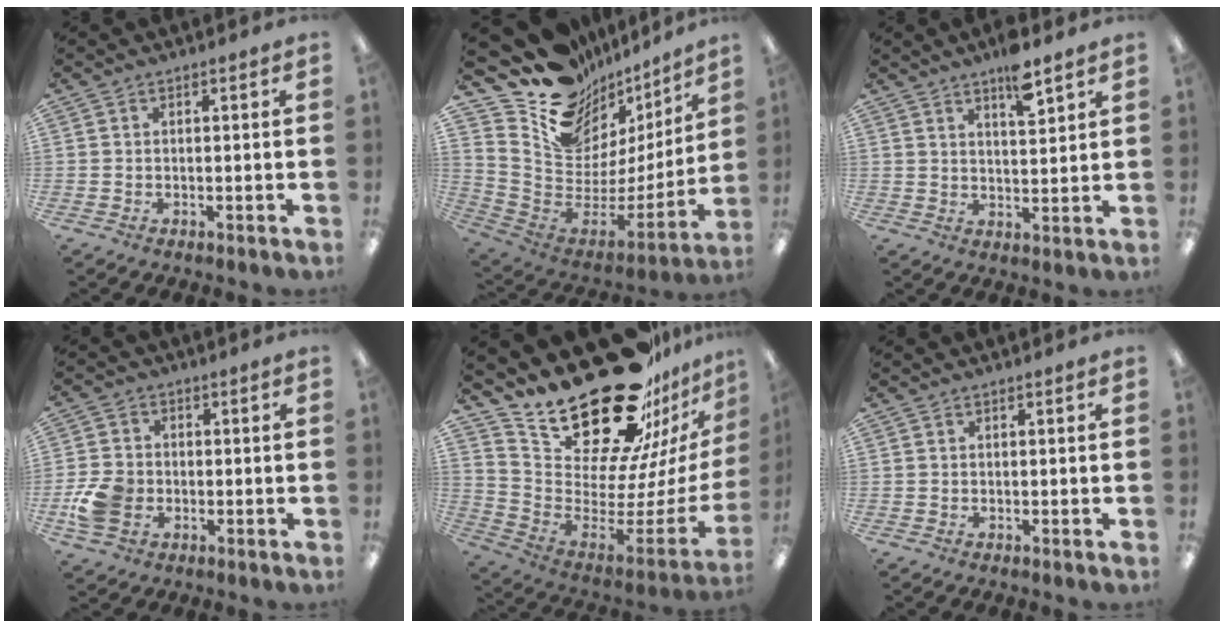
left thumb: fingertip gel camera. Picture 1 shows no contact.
{"total": 17.1, "force": [12.5, 10.1, 5.8], "torque": [-0.079, -0.134, 0.243]}
{"total": 7.1, "force": [5.3, 1.7, 4.4], "torque": [-0.068, -0.032, 0.088]}
{"total": 8.9, "force": [-2.2, 7.0, 5.0], "torque": [-0.090, 0.014, -0.038]}
{"total": 31.4, "force": [22.8, 13.7, 16.7], "torque": [-0.254, -0.182, 0.431]}
{"total": 0.0}